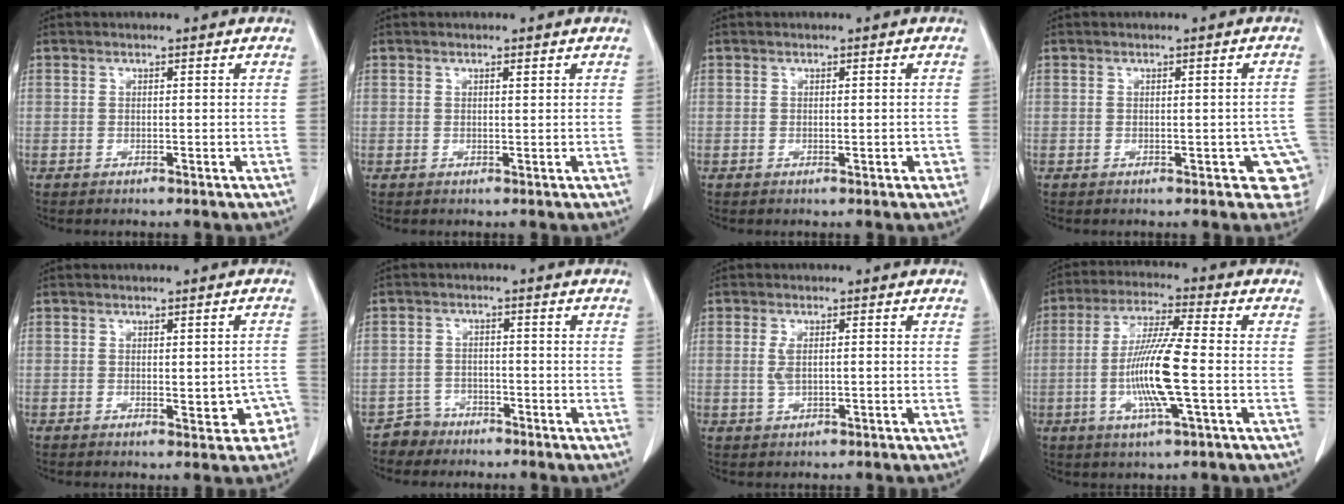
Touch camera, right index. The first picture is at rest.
{"total": 0.5, "force": [0.4, 0.1, 0.4], "torque": [-0.008, -0.002, 0.005]}
{"total": 1.2, "force": [-0.4, 0.3, 1.1], "torque": [-0.013, 0.000, -0.004]}
{"total": 4.8, "force": [-1.7, 1.9, 4.1], "torque": [-0.029, 0.007, -0.018]}
{"total": 4.2, "force": [-1.4, 1.7, 3.5], "torque": [-0.028, 0.010, -0.012]}
{"total": 3.2, "force": [-2.4, 2.0, -0.7], "torque": [0.014, 0.010, -0.046]}
{"total": 2.4, "force": [-0.1, 1.0, 2.2], "torque": [-0.053, 0.002, 0.001]}
{"total": 11.4, "force": [-2.1, 0.2, 11.2], "torque": [-0.220, -0.009, -0.048]}